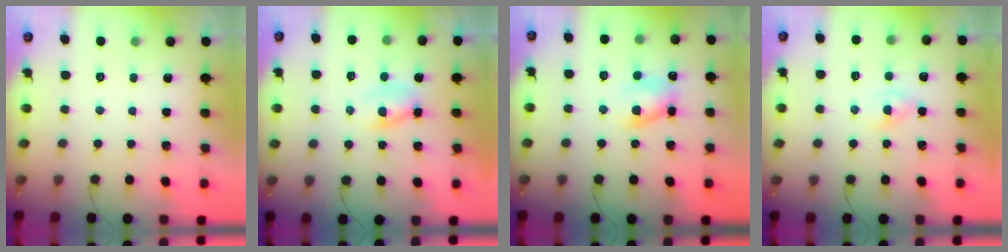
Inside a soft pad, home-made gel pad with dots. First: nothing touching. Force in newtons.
{"total": 2.1, "press": 1.9, "slide": 0.9}
{"total": 8.3, "press": 8.1, "slide": 1.5}
{"total": 1.9, "press": 1.7, "slide": 0.8}